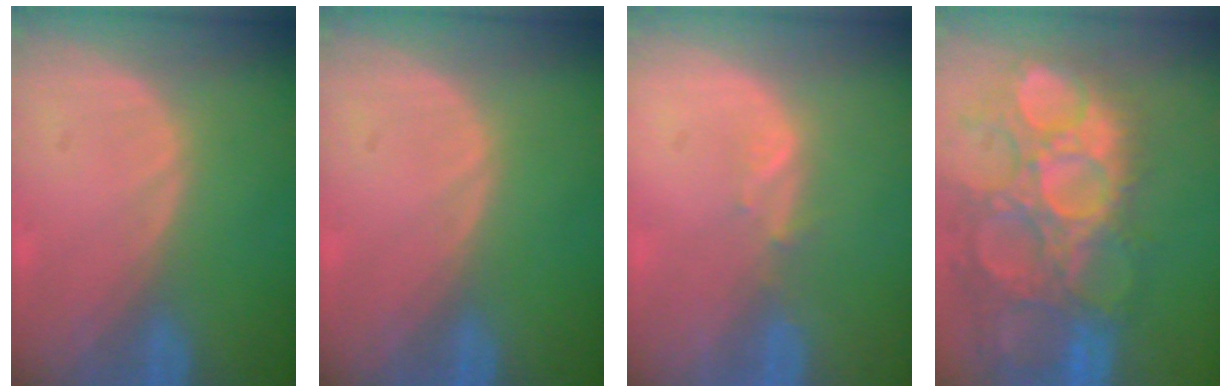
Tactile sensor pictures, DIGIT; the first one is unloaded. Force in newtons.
{"total": 0.0}
{"total": 1.4, "press": 1.2, "slide": 0.6}
{"total": 15.2, "press": 12.6, "slide": 8.5}